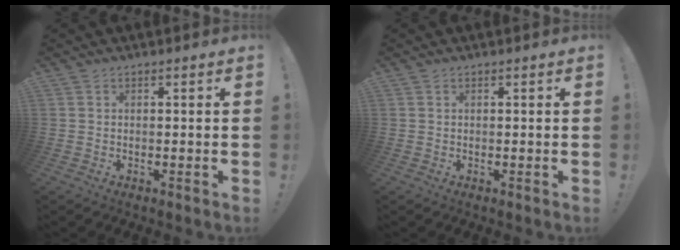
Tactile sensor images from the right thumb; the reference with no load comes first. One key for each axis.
{"total": 0.0}